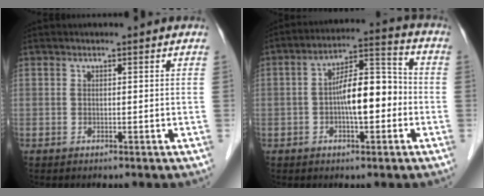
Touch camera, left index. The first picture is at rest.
{"total": 9.5, "force": [-1.8, 3.2, 8.8], "torque": [-0.155, 0.030, -0.030]}